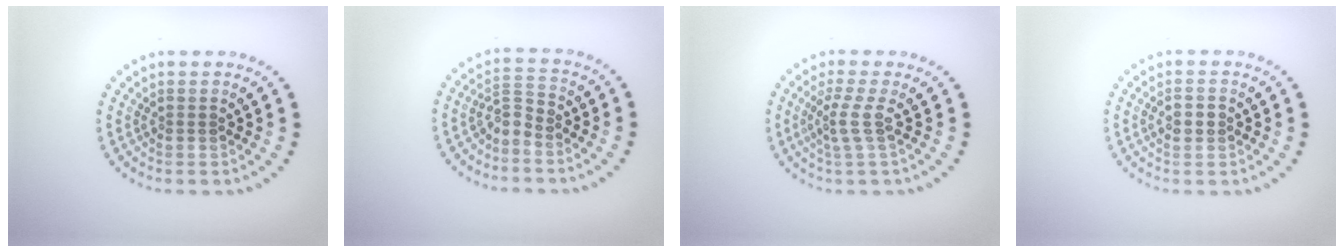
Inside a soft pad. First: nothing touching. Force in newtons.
{"total": 2.1, "press": 1.4, "slide": 1.6}
{"total": 2.0, "press": 1.5, "slide": 1.4}
{"total": 1.5, "press": 1.5, "slide": 0.0}